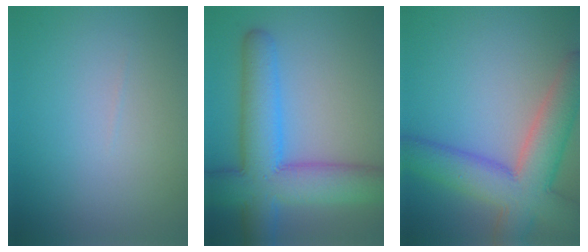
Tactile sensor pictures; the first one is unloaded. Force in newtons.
{"total": 9.9, "press": 9.9, "slide": 0.4}
{"total": 8.8, "press": 8.8, "slide": 0.6}